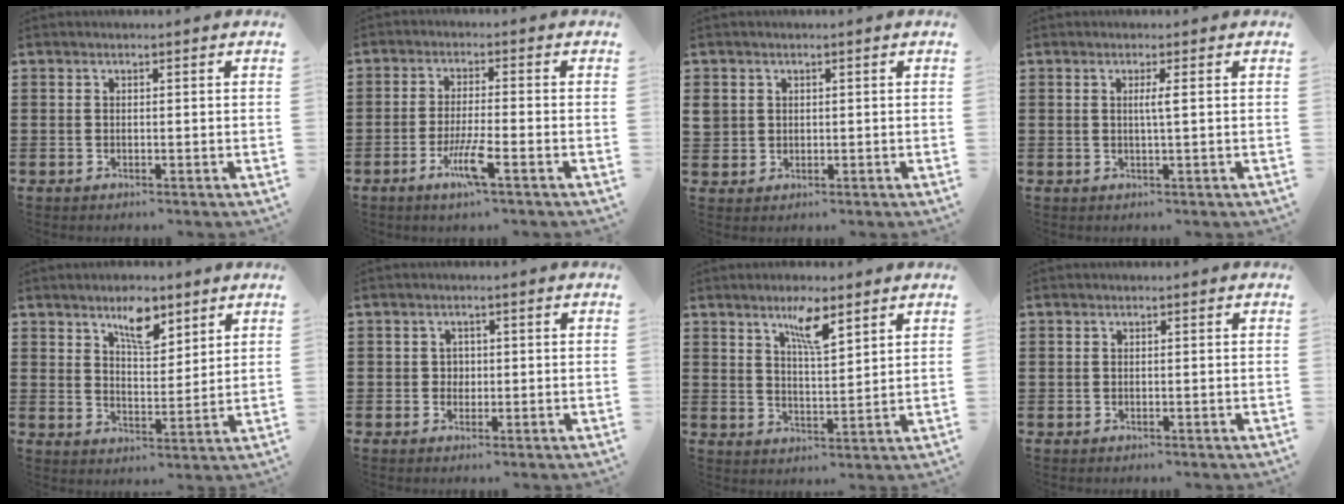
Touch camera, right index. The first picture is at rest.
{"total": 5.5, "force": [-2.8, 0.3, 4.8], "torque": [-0.097, -0.014, -0.053]}
{"total": 2.0, "force": [0.5, 1.9, 0.4], "torque": [-0.017, 0.009, 0.008]}
{"total": 1.8, "force": [0.2, -0.2, 1.8], "torque": [-0.034, -0.003, 0.000]}
{"total": 6.6, "force": [4.7, 2.5, 4.0], "torque": [-0.059, -0.012, 0.077]}
{"total": 1.4, "force": [0.1, 1.3, 0.5], "torque": [-0.014, 0.008, 0.001]}
{"total": 5.9, "force": [4.0, 1.3, 4.2], "torque": [-0.069, -0.005, 0.063]}
{"total": 0.0}